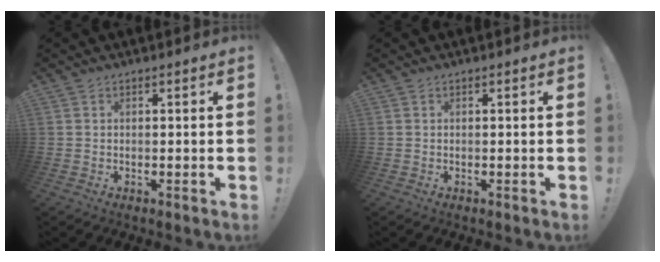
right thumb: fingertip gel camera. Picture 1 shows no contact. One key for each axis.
{"total": 0.0}